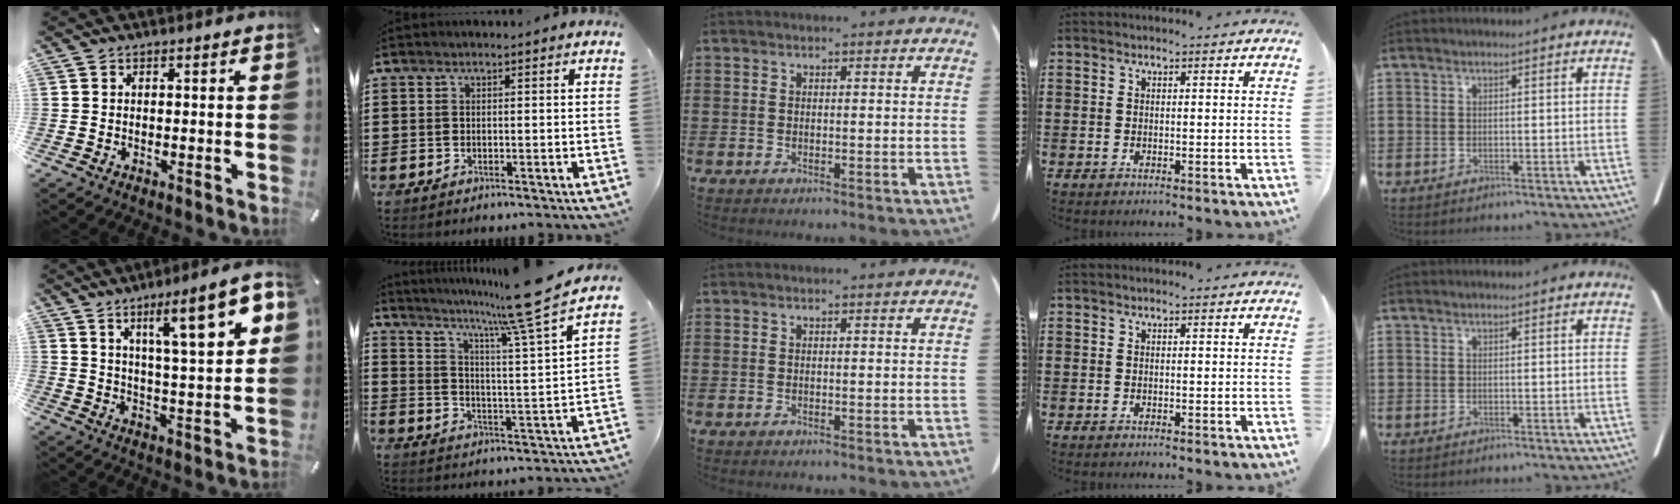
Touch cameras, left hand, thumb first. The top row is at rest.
{"thumb": {"total": 15.9, "force": [7.9, 3.7, 13.2], "torque": [-0.191, -0.035, 0.116]}, "index": {"total": 11.3, "force": [9.2, -0.8, 6.5], "torque": [-0.124, -0.068, 0.138]}}